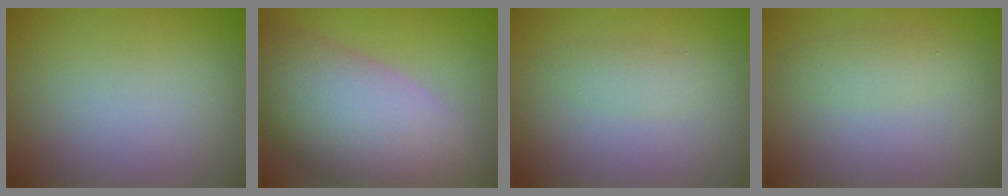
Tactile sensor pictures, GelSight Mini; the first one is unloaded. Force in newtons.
{"total": 13.2, "press": 13.1, "slide": 1.2}
{"total": 1.4, "press": 1.4, "slide": 0.0}
{"total": 1.6, "press": 1.6, "slide": 0.0}